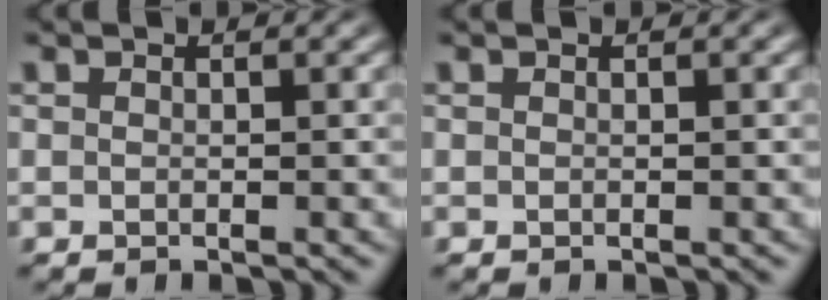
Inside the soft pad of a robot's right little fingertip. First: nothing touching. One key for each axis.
{"total": 0.0}